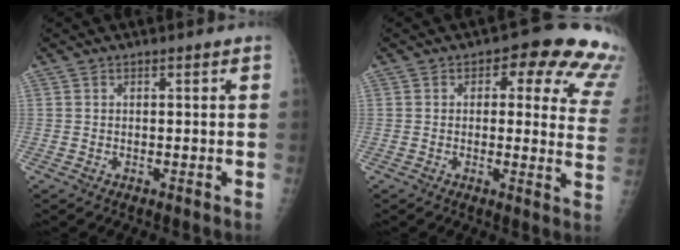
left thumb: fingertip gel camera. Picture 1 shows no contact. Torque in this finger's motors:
{"motor_torque": [0.09, 0.36, -0.05, 0.11, -0.04]}